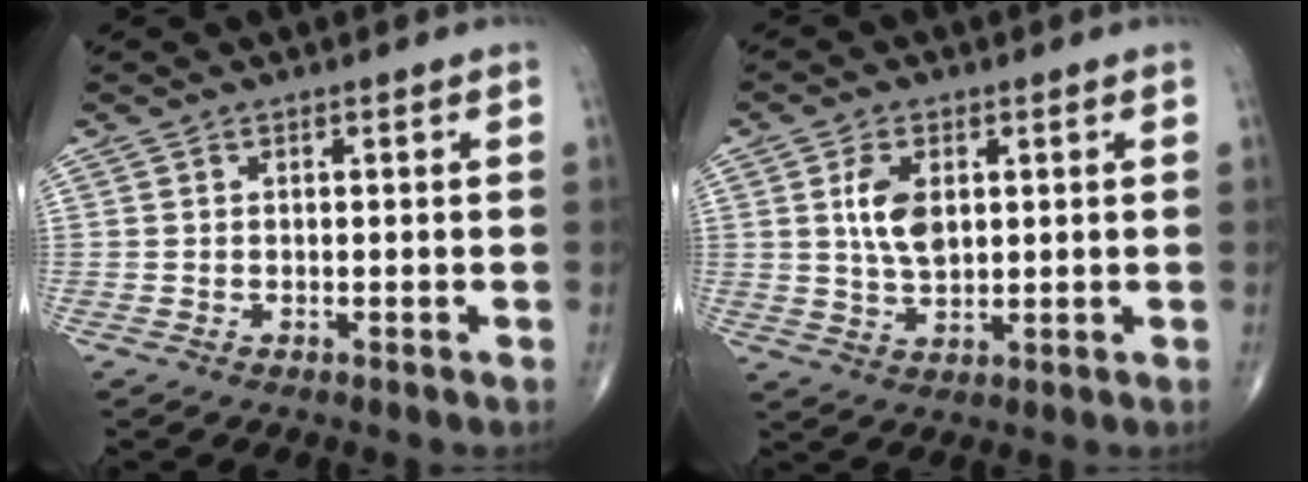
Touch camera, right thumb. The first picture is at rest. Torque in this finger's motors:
{"motor_torque": [1.37, 1.05, 1.13, 0.15, 0.07]}